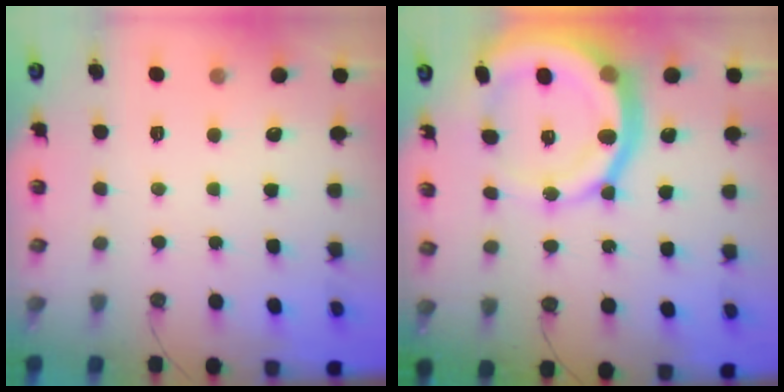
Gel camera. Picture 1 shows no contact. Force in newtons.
{"total": 20.8, "press": 20.6, "slide": 2.7}